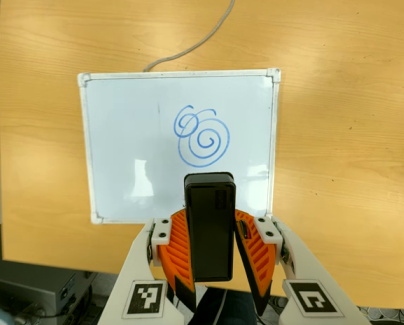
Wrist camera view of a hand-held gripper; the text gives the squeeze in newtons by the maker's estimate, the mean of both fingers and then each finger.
{"total": 6.5, "left": 6.3, "right": 6.6}